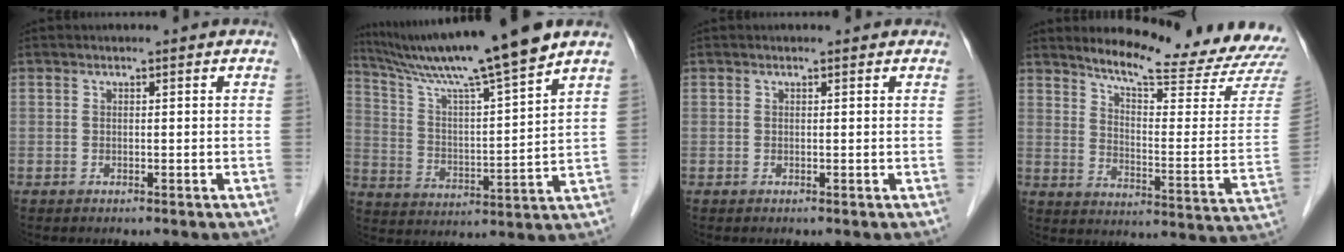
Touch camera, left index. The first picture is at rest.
{"total": 16.1, "force": [13.5, -2.2, 8.5], "torque": [-0.152, -0.008, 0.225]}
{"total": 0.0}
{"total": 20.3, "force": [19.2, 0.8, 6.7], "torque": [-0.099, -0.112, 0.235]}